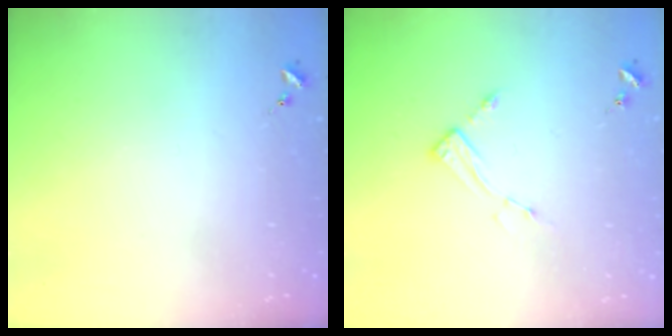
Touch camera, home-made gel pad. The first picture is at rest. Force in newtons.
{"total": 4.4, "press": 4.4, "slide": 0.2}